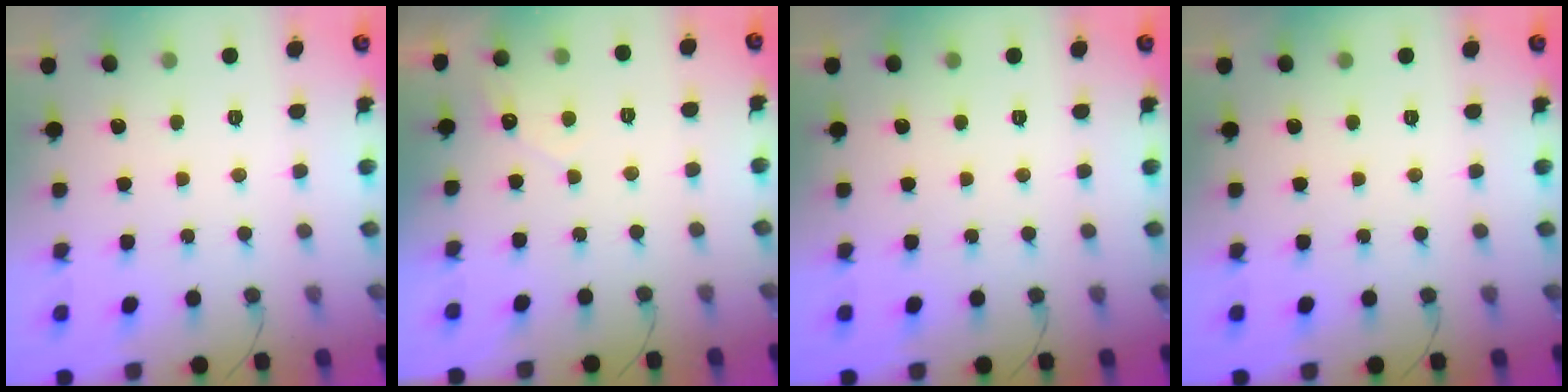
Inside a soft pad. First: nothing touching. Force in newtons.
{"total": 2.8, "press": 2.8, "slide": 0.1}
{"total": 0.0}
{"total": 0.0}